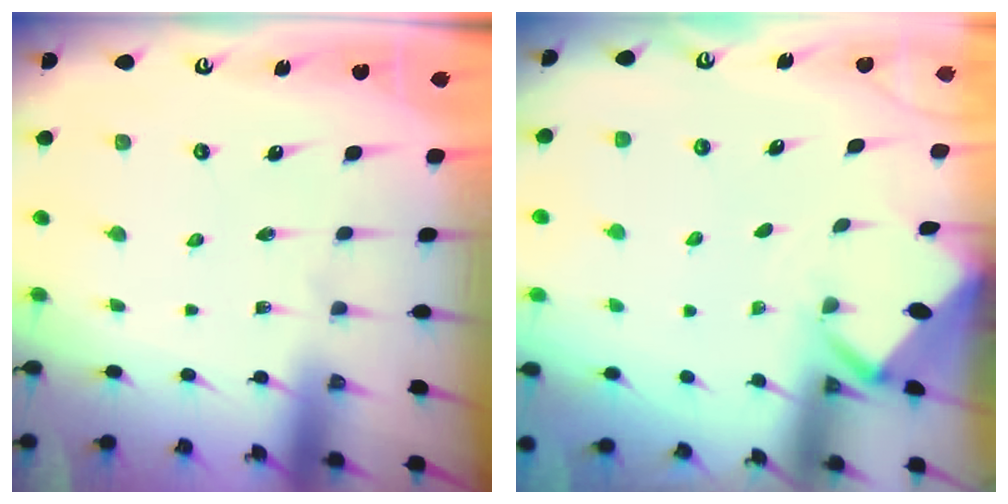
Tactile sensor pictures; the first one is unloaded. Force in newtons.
{"total": 2.1, "press": 2.1, "slide": 0.2}